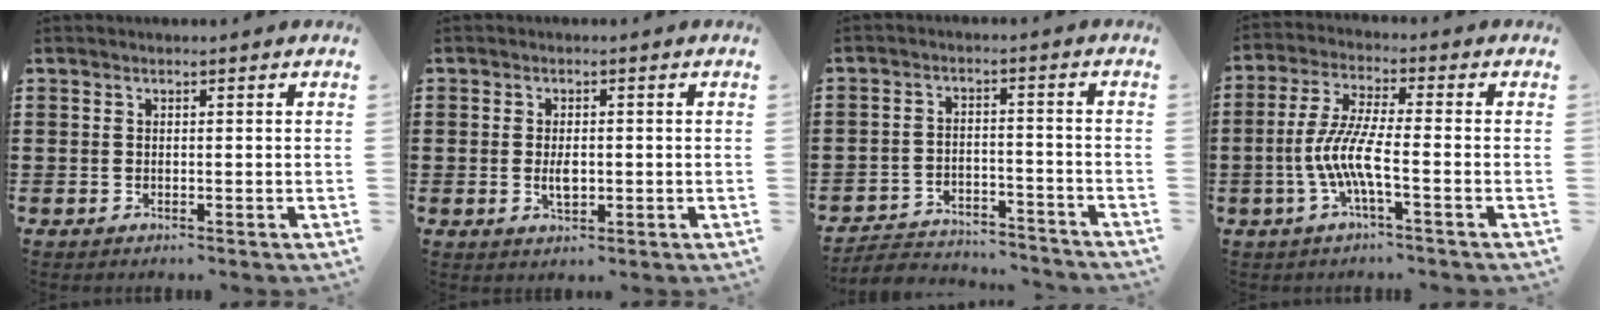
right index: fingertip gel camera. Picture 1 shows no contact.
{"total": 2.9, "force": [-0.2, 1.4, 2.5], "torque": [-0.039, -0.001, -0.006]}
{"total": 4.2, "force": [-4.1, 0.8, 0.3], "torque": [-0.018, 0.003, -0.088]}
{"total": 7.5, "force": [-2.5, 1.1, 7.0], "torque": [-0.162, -0.015, -0.056]}